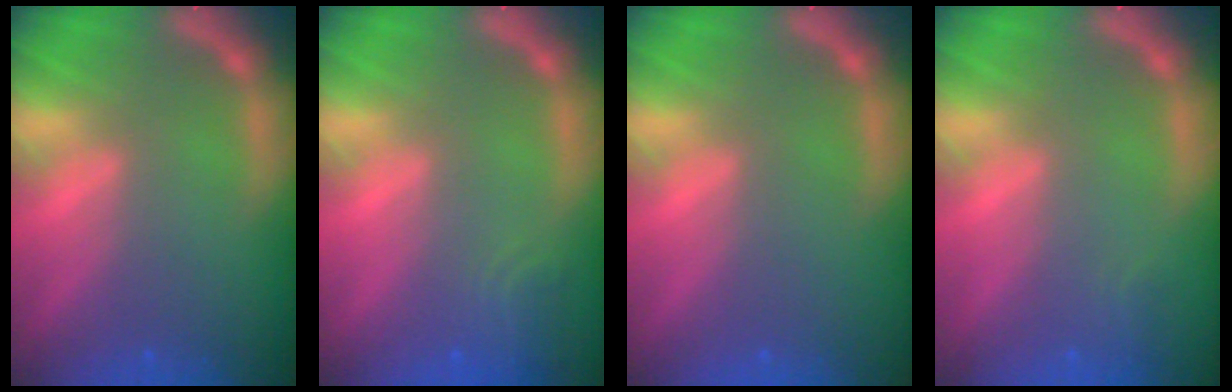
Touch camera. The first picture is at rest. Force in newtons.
{"total": 2.4}
{"total": 0.0}
{"total": 0.9}